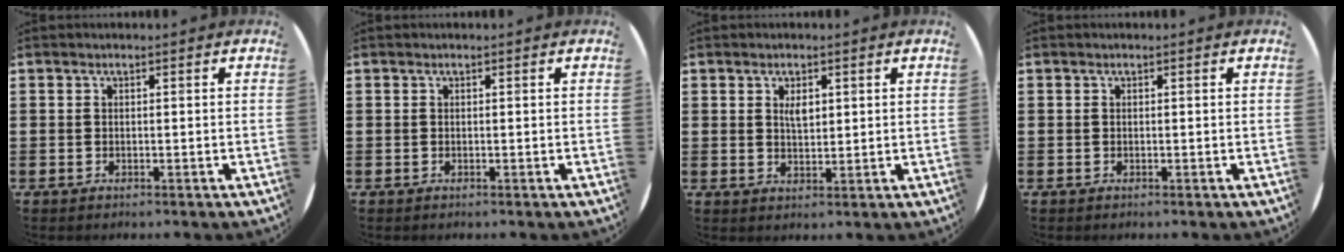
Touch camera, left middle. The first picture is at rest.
{"total": 0.0}
{"total": 2.1, "force": [1.0, 1.1, 1.6], "torque": [-0.018, -0.001, 0.013]}
{"total": 0.0}